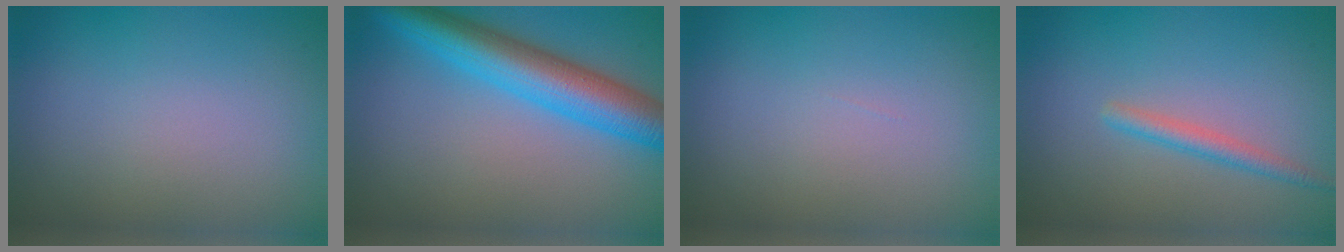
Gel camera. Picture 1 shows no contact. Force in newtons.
{"total": 7.6, "press": 7.6, "slide": 0.3}
{"total": 0.0}
{"total": 1.8, "press": 1.8, "slide": 0.1}